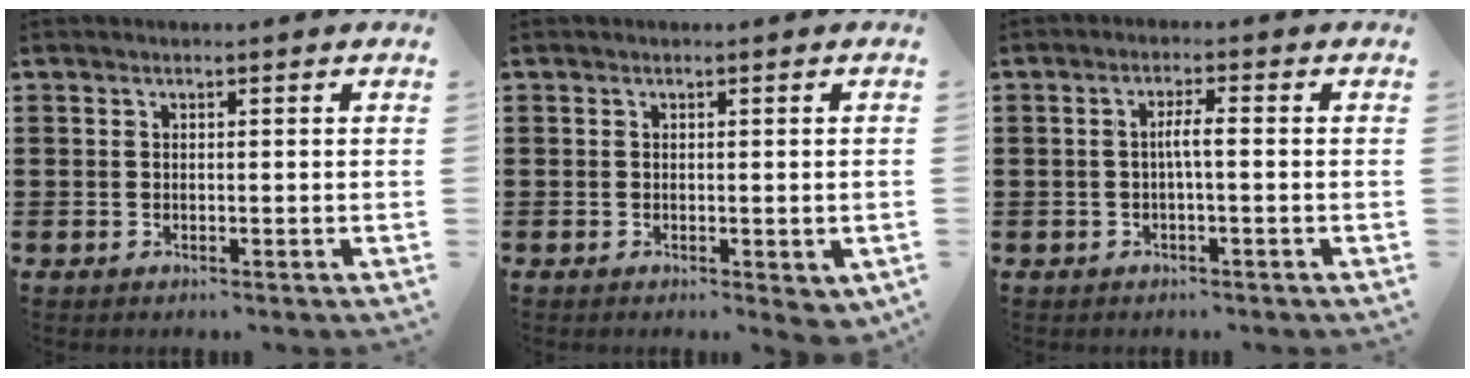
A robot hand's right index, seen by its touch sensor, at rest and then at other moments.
{"total": 0.5, "force": [0.0, 0.3, 0.5], "torque": [-0.009, 0.001, 0.000]}
{"total": 2.5, "force": [-0.4, 0.2, 2.5], "torque": [-0.047, 0.001, -0.009]}